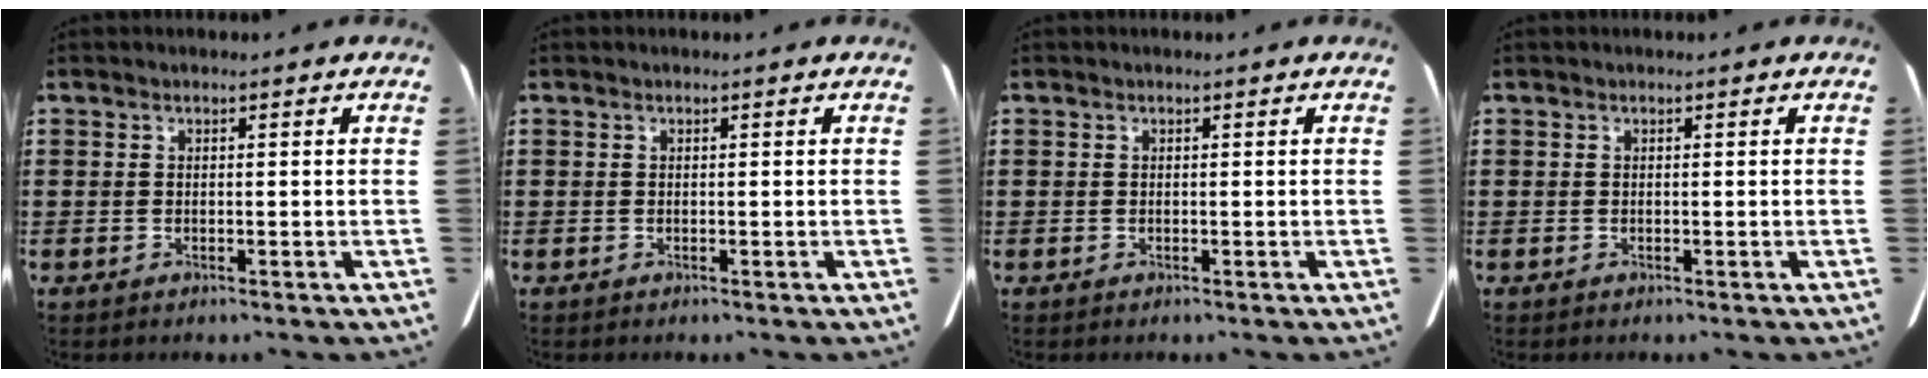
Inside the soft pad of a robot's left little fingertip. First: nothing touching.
{"total": 0.0}
{"total": 0.0}
{"total": 0.0}